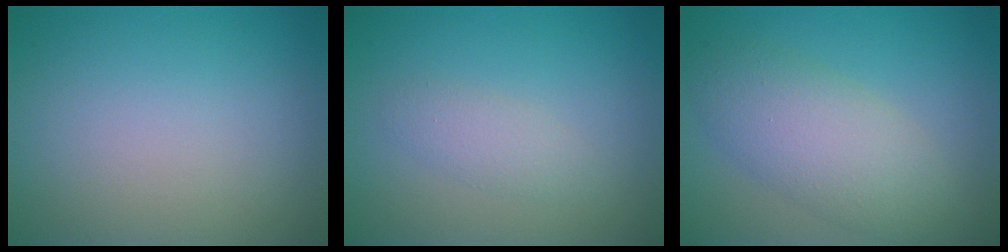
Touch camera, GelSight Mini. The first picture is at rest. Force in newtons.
{"total": 1.6, "press": 1.6, "slide": 0.0}
{"total": 5.3, "press": 5.3, "slide": 0.2}